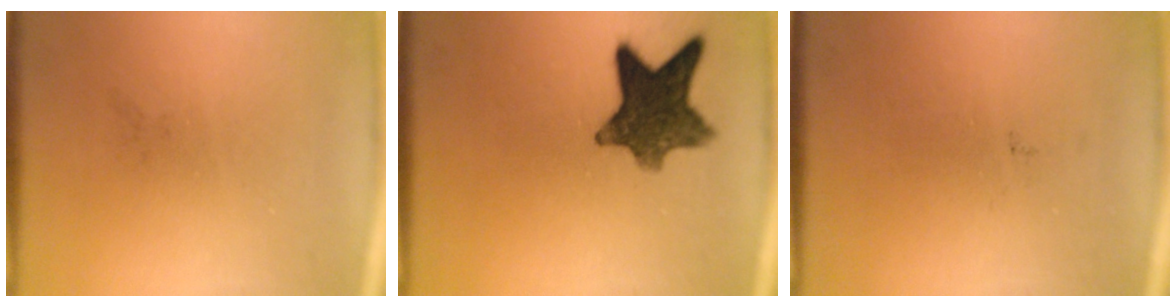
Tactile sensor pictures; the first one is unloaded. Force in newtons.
{"total": 10.6}
{"total": 0.0}